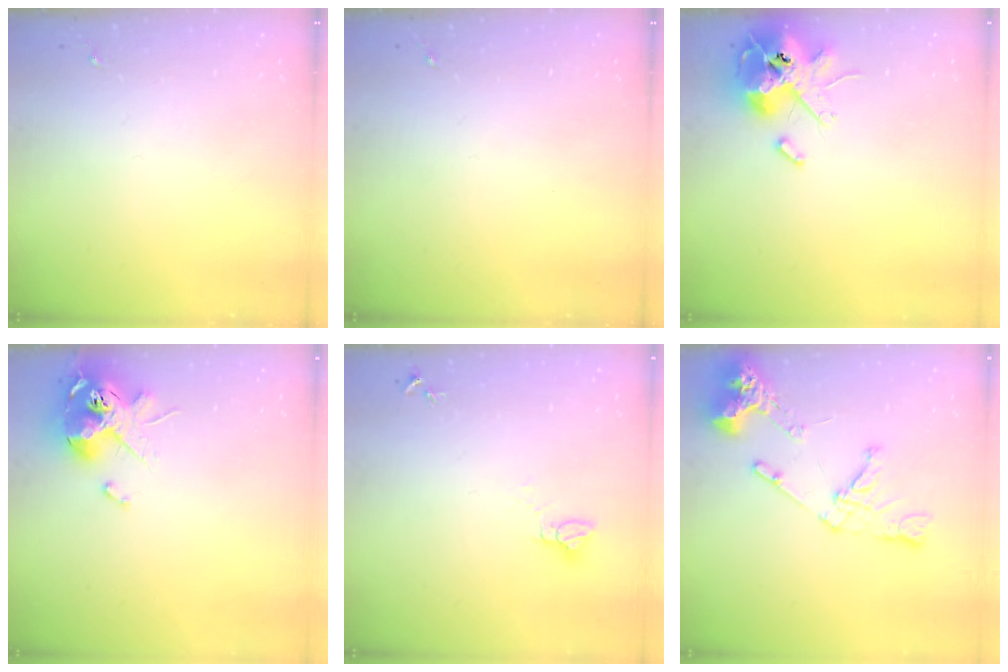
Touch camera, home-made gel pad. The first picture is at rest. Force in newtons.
{"total": 0.0}
{"total": 14.3, "press": 14.0, "slide": 2.5}
{"total": 13.4, "press": 13.3, "slide": 1.4}
{"total": 3.2, "press": 3.2, "slide": 0.1}
{"total": 15.7, "press": 15.5, "slide": 1.9}